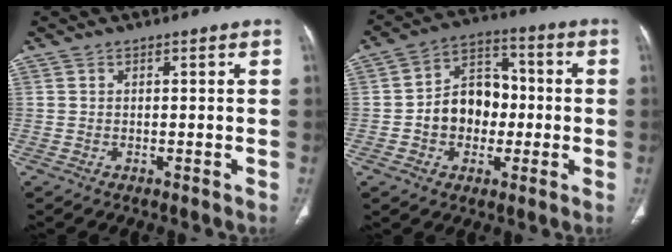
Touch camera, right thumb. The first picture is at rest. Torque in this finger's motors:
{"motor_torque": [-0.01, 0.20, 0.40, -0.44, 0.06]}